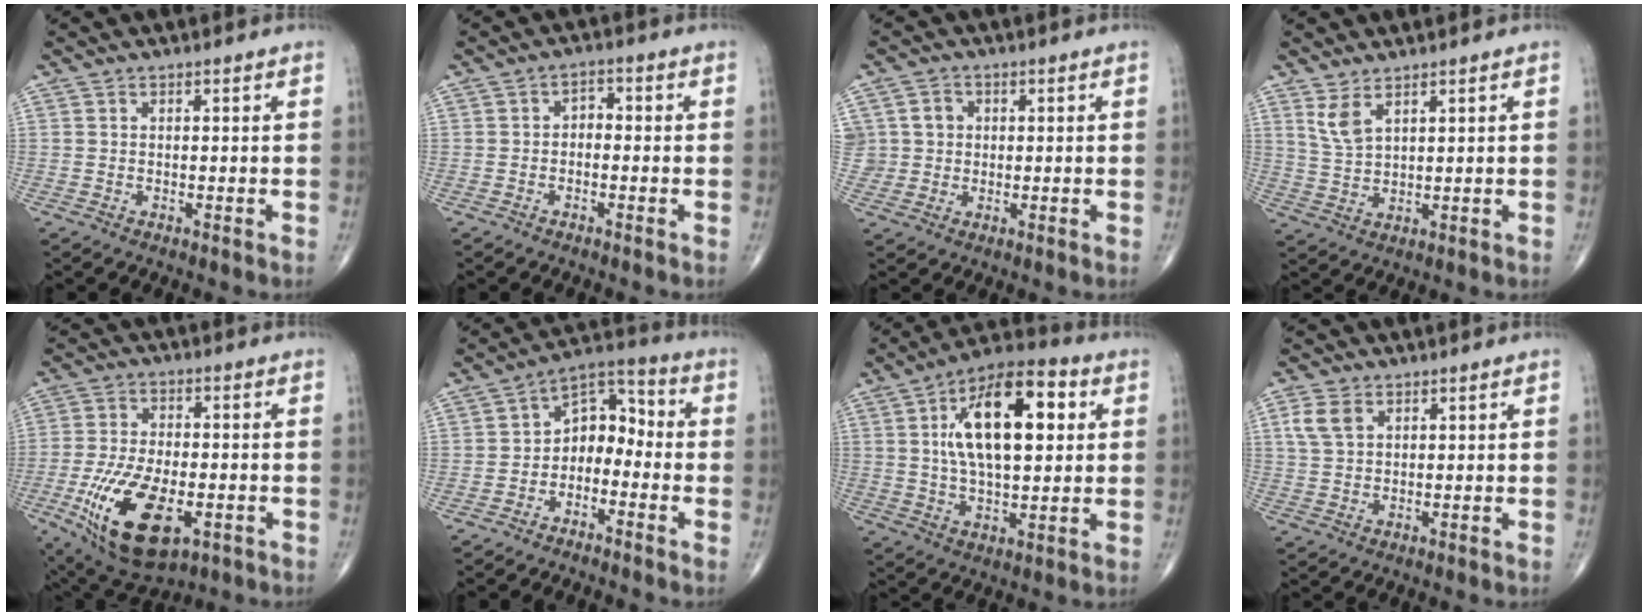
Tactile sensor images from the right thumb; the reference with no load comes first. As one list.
[{"total": 2.5, "force": [-0.5, 1.8, 1.7], "torque": [-0.013, 0.016, -0.019]}, {"total": 5.4, "force": [1.2, 5.2, 1.2], "torque": [0.004, 0.004, 0.022]}, {"total": 4.4, "force": [2.8, 1.6, 3.0], "torque": [-0.063, -0.017, 0.065]}, {"total": 17.7, "force": [-6.1, 8.7, 14.2], "torque": [-0.262, 0.002, -0.089]}, {"total": 8.4, "force": [-2.4, 5.9, 5.5], "torque": [-0.059, 0.053, -0.058]}, {"total": 19.1, "force": [4.4, 8.9, 16.3], "torque": [-0.250, 0.012, 0.068]}, {"total": 4.7, "force": [2.0, 3.1, 2.9], "torque": [-0.055, 0.002, 0.045]}]